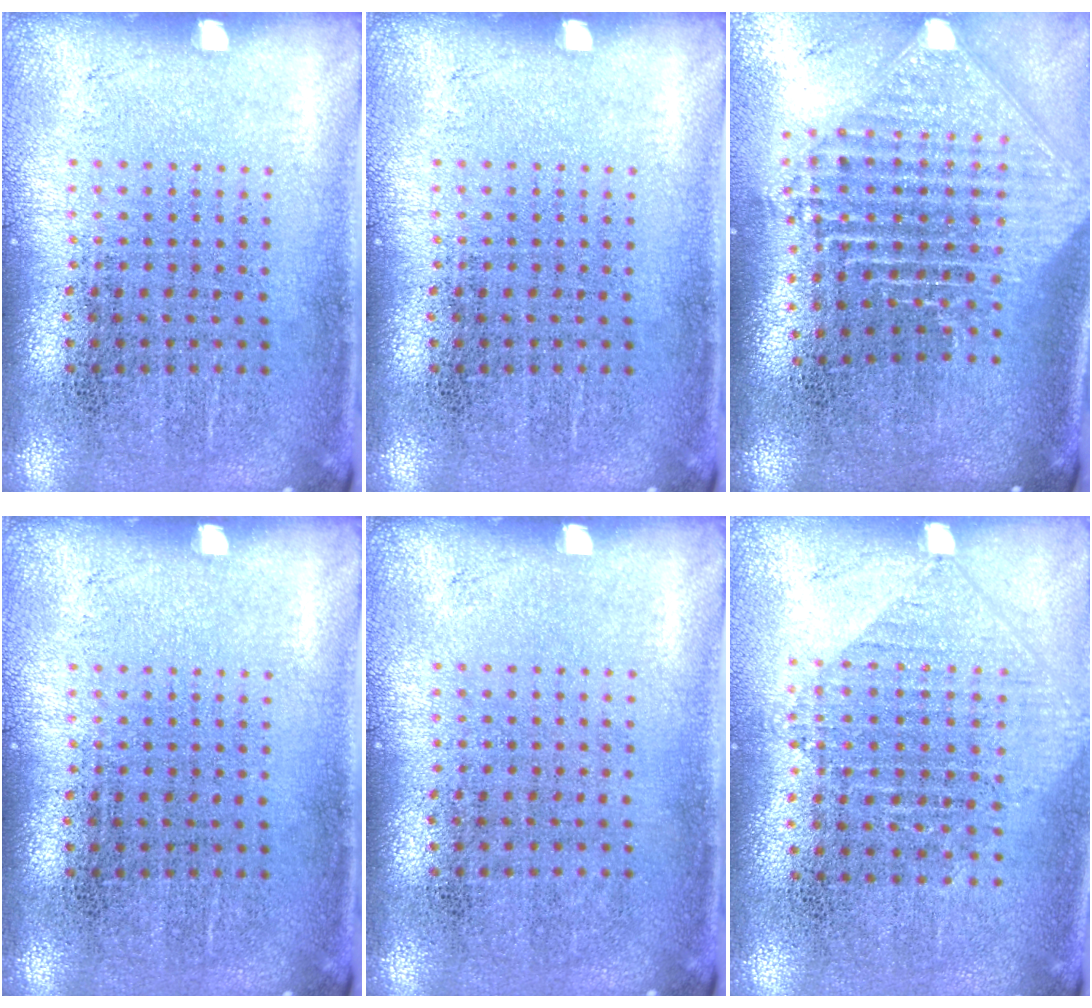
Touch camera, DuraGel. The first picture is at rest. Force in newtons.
{"total": 0.0}
{"total": 2.3, "press": 1.8, "slide": 1.5}
{"total": 0.0}
{"total": 0.0}
{"total": 1.0, "press": 0.9, "slide": 0.2}